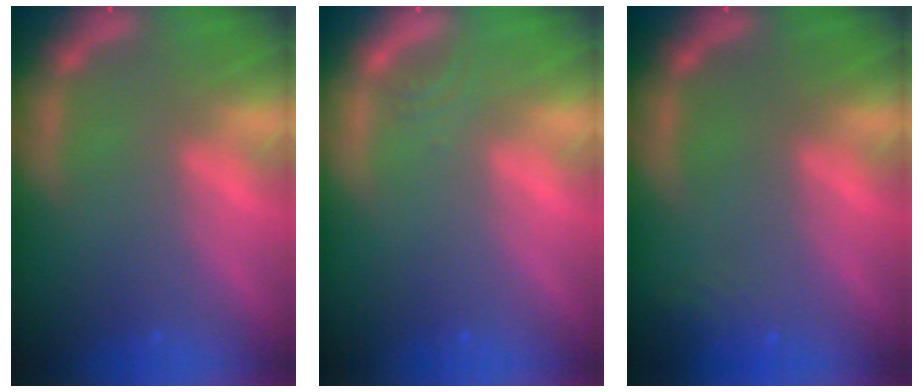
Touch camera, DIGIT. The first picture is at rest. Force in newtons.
{"total": 1.0}
{"total": 3.0}